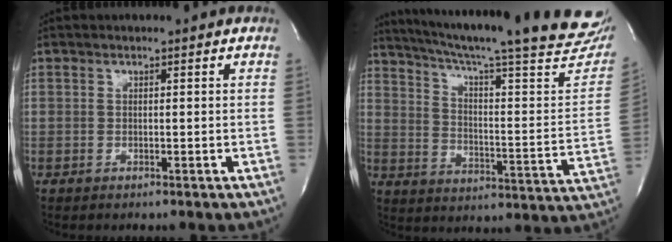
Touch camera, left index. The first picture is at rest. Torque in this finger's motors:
{"motor_torque": [0.35, -0.54, 0.48, 0.09]}